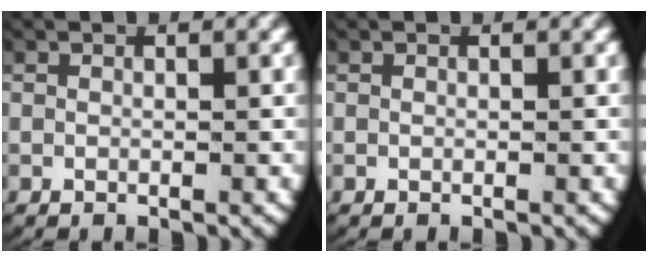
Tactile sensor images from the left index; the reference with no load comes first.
{"total": 0.0}